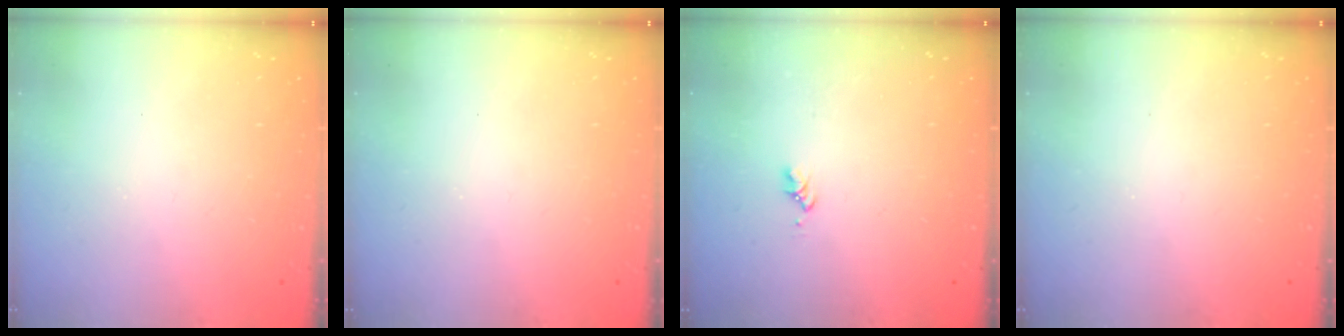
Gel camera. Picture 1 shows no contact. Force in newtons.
{"total": 0.0}
{"total": 1.7, "press": 1.7, "slide": 0.3}
{"total": 0.0}